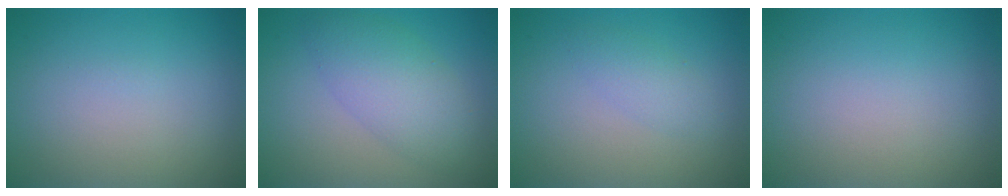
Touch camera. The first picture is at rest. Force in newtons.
{"total": 4.9, "press": 4.9, "slide": 0.1}
{"total": 1.7, "press": 1.7, "slide": 0.0}
{"total": 0.0}